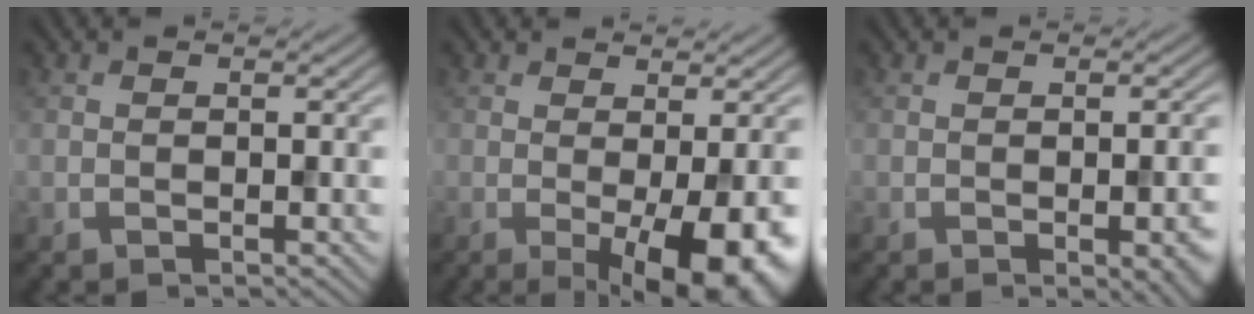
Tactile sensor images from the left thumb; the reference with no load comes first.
{"total": 7.2, "force": [-1.3, 2.7, 6.6], "torque": [-0.094, -0.012, -0.013]}
{"total": 4.7, "force": [-1.6, 1.4, 4.2], "torque": [-0.048, -0.007, -0.013]}